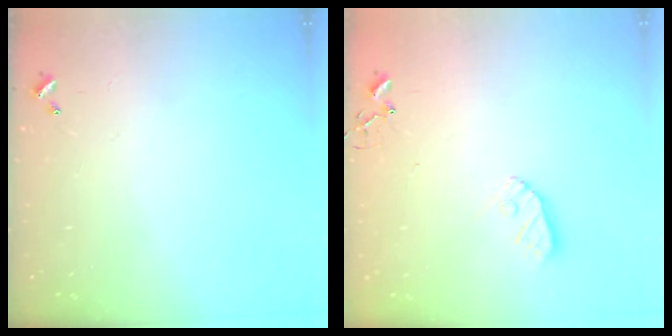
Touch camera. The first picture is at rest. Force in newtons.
{"total": 7.2, "press": 7.2, "slide": 0.4}